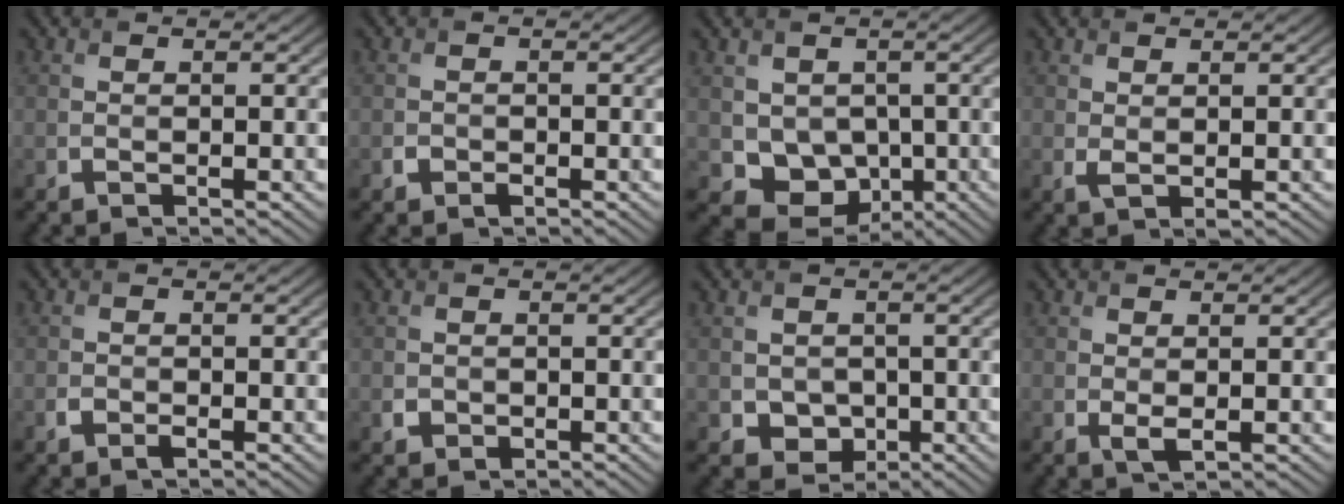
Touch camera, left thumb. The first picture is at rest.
{"total": 1.1, "force": [-0.6, 0.8, 0.4], "torque": [-0.007, -0.003, -0.012]}
{"total": 6.3, "force": [0.0, 5.4, 3.2], "torque": [-0.074, -0.030, 0.004]}
{"total": 1.3, "force": [0.4, 0.5, 1.1], "torque": [-0.029, -0.004, 0.012]}
{"total": 1.3, "force": [-0.7, 0.8, 0.7], "torque": [-0.015, -0.003, -0.014]}
{"total": 1.2, "force": [-0.4, 1.1, 0.3], "torque": [-0.003, -0.007, -0.008]}
{"total": 3.3, "force": [-0.4, 3.0, 1.3], "torque": [-0.033, -0.014, -0.009]}
{"total": 1.4, "force": [0.1, 0.6, 1.2], "torque": [-0.029, -0.004, 0.006]}